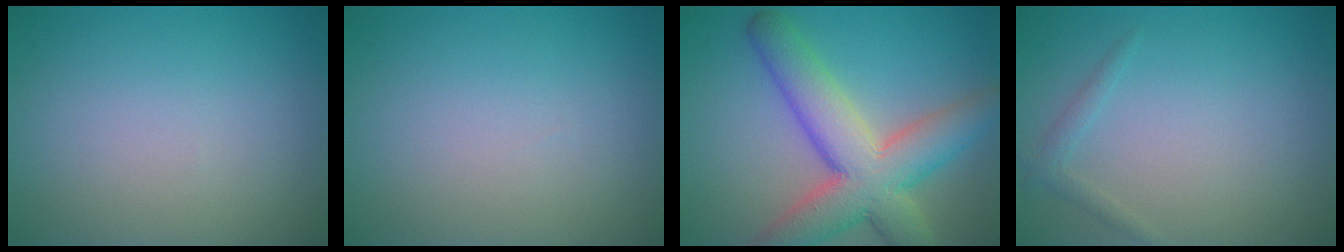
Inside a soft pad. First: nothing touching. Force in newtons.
{"total": 0.0}
{"total": 9.3, "press": 9.2, "slide": 0.5}
{"total": 1.1, "press": 1.1, "slide": 0.1}